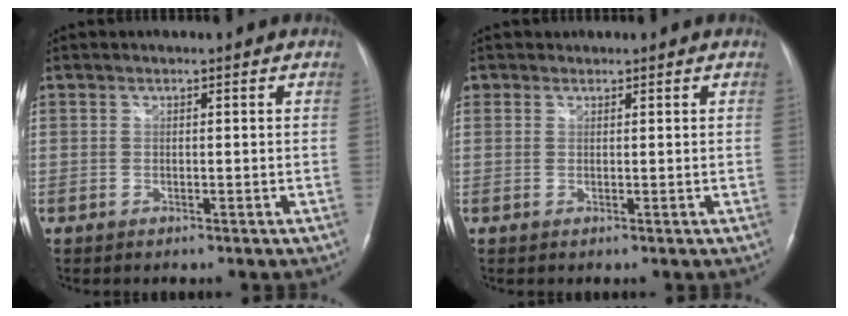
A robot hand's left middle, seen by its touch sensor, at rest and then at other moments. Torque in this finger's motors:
{"motor_torque": [0.07, -0.01, -0.06, 0.02]}